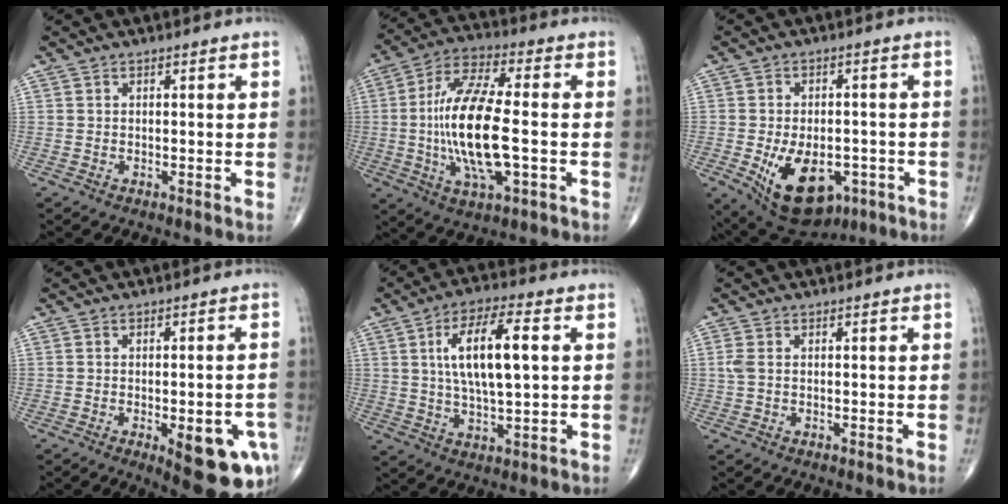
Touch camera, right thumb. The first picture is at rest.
{"total": 18.2, "force": [-1.7, 6.3, 16.9], "torque": [-0.336, 0.013, -0.032]}
{"total": 14.6, "force": [-5.3, 8.7, 10.5], "torque": [-0.149, 0.006, -0.064]}
{"total": 13.0, "force": [-4.7, 4.7, 11.2], "torque": [-0.110, 0.006, -0.045]}
{"total": 12.7, "force": [2.5, 4.2, 11.8], "torque": [-0.209, 0.003, 0.042]}
{"total": 1.6, "force": [0.1, 0.8, 1.4], "torque": [-0.039, 0.002, 0.004]}